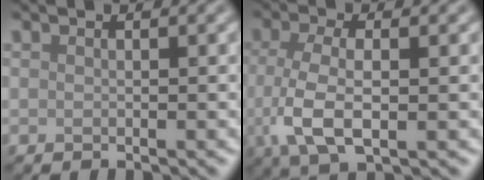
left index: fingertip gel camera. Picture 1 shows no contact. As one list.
[{"total": 5.5, "force": [-0.6, 2.5, 4.9], "torque": [-0.111, -0.008, -0.011]}]